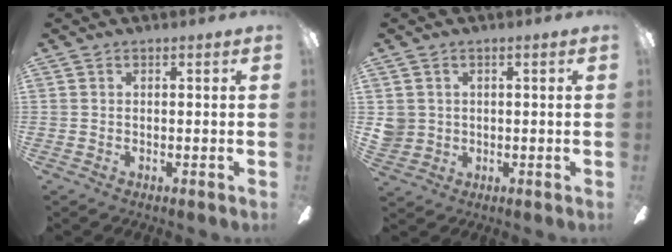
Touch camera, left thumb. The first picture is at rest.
{"total": 3.4, "force": [0.9, 3.3, 0.5], "torque": [-0.019, 0.010, 0.018]}